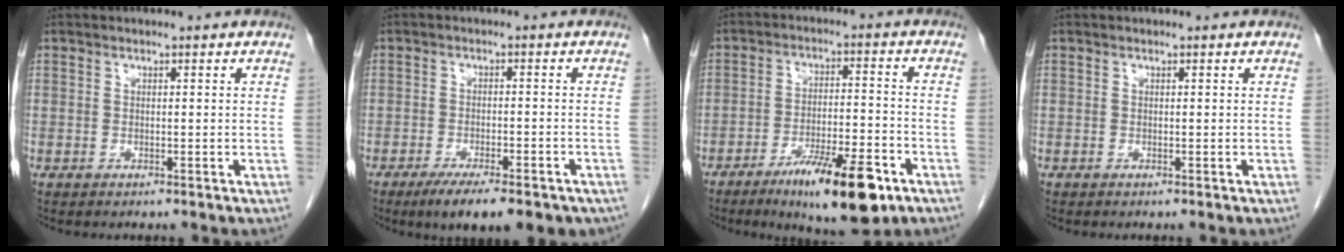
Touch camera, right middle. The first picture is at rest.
{"total": 11.6, "force": [-8.6, 3.1, 7.3], "torque": [-0.088, -0.008, -0.119]}
{"total": 13.3, "force": [-7.9, 2.3, 10.4], "torque": [-0.165, -0.013, -0.120]}
{"total": 0.0}